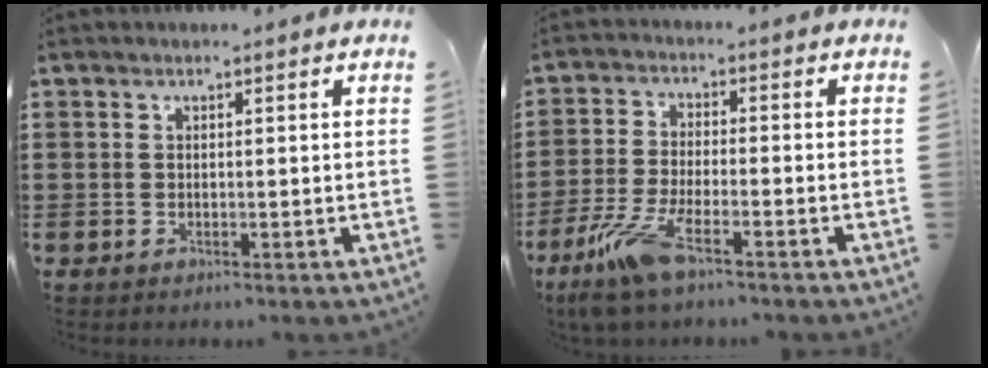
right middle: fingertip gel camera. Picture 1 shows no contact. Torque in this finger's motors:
{"motor_torque": [1.29, -0.85, 0.32, 0.16]}